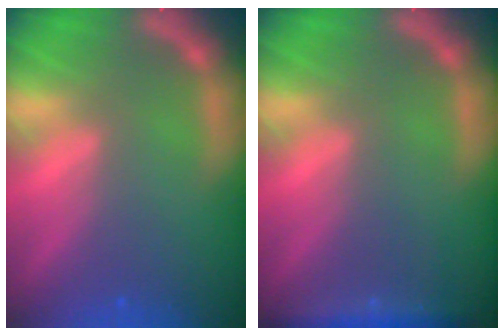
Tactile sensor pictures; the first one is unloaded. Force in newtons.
{"total": 3.0}